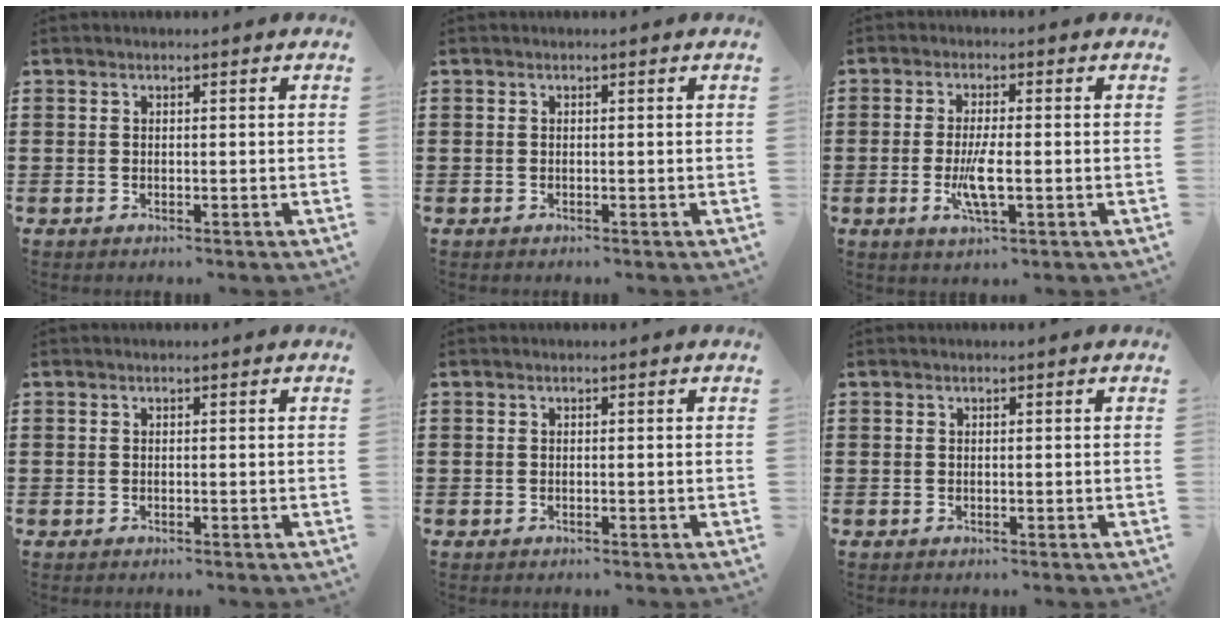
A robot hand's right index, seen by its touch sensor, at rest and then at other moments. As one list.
[{"total": 0.0}, {"total": 4.9, "force": [-1.3, 1.1, 4.6], "torque": [-0.097, -0.006, -0.028]}, {"total": 0.0}, {"total": 0.0}, {"total": 0.0}]